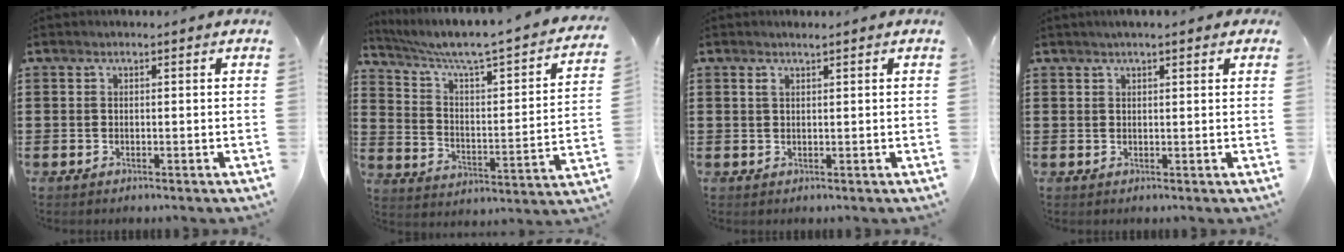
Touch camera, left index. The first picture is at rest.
{"total": 4.4, "force": [3.2, 0.1, 3.0], "torque": [-0.076, -0.042, 0.042]}
{"total": 1.1, "force": [0.7, 0.2, 0.8], "torque": [-0.017, 0.001, 0.013]}
{"total": 1.9, "force": [1.4, 0.2, 1.2], "torque": [-0.025, 0.005, 0.025]}